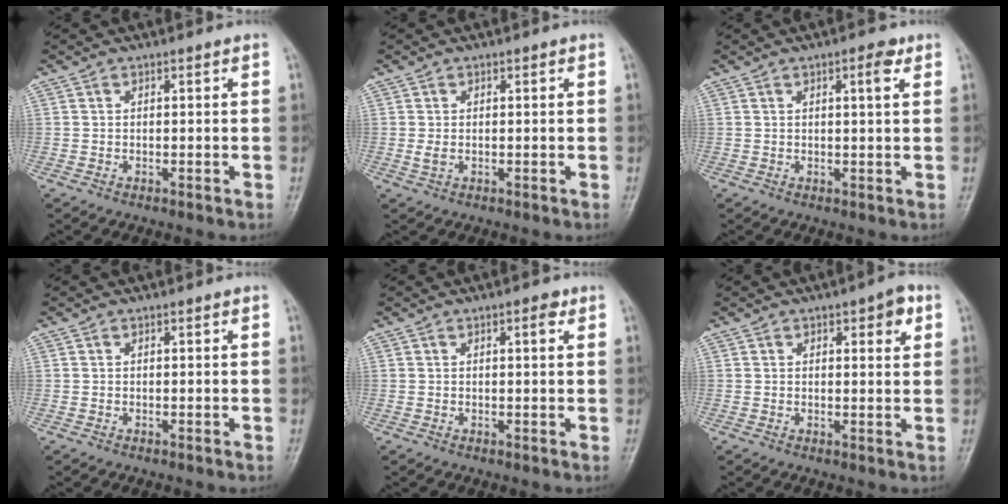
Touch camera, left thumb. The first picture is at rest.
{"total": 1.4, "force": [0.0, 0.9, 1.1], "torque": [-0.023, 0.002, -0.001]}
{"total": 3.0, "force": [1.4, 0.7, 2.6], "torque": [-0.035, -0.004, 0.019]}
{"total": 0.0}
{"total": 2.0, "force": [0.9, 0.7, 1.7], "torque": [-0.021, 0.000, 0.010]}
{"total": 4.6, "force": [2.2, 1.8, 3.7], "torque": [-0.033, -0.005, 0.023]}